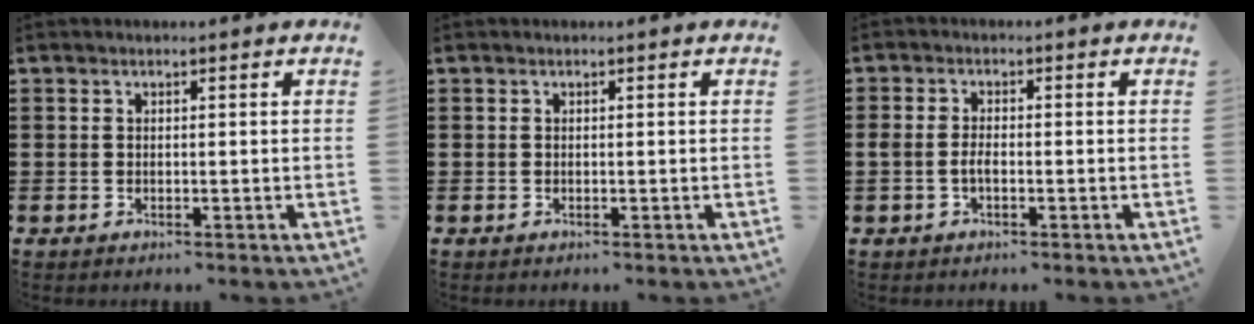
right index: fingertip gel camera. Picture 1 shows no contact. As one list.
[{"total": 0.0}, {"total": 2.0, "force": [-0.6, 0.9, 1.6], "torque": [-0.040, -0.001, -0.014]}]